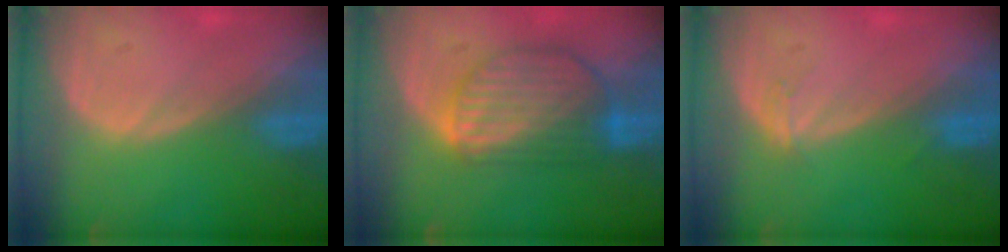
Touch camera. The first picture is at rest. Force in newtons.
{"total": 8.9, "press": 7.7, "slide": 4.4}
{"total": 1.1, "press": 1.1, "slide": 0.1}